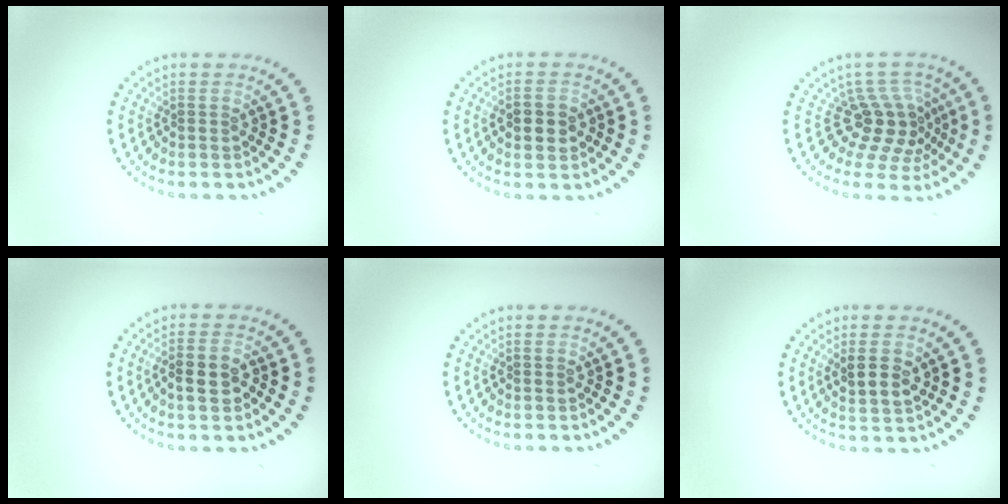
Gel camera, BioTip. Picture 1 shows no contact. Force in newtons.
{"total": 2.4, "press": 2.4, "slide": 0.1}
{"total": 4.0, "press": 2.8, "slide": 2.8}
{"total": 2.8, "press": 2.7, "slide": 0.7}
{"total": 0.0}
{"total": 2.6, "press": 2.4, "slide": 1.0}